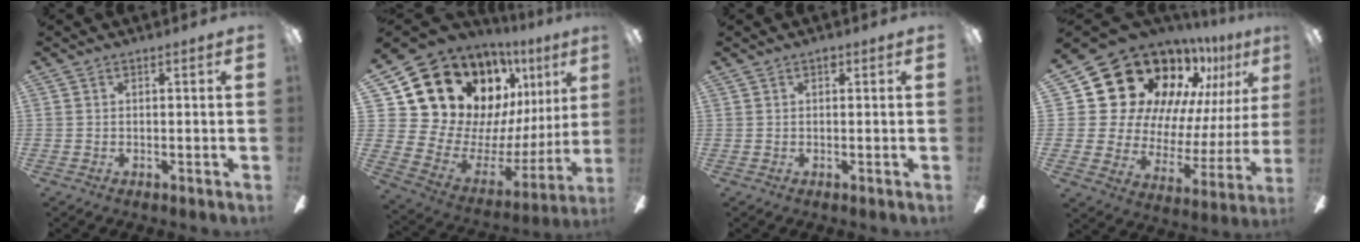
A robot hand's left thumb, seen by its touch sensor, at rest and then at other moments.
{"total": 21.4, "force": [13.8, 13.8, 8.8], "torque": [-0.160, -0.117, 0.285]}
{"total": 1.0, "force": [0.5, 0.7, 0.6], "torque": [-0.004, 0.001, 0.006]}
{"total": 25.2, "force": [17.1, 15.0, 10.8], "torque": [-0.181, -0.126, 0.335]}